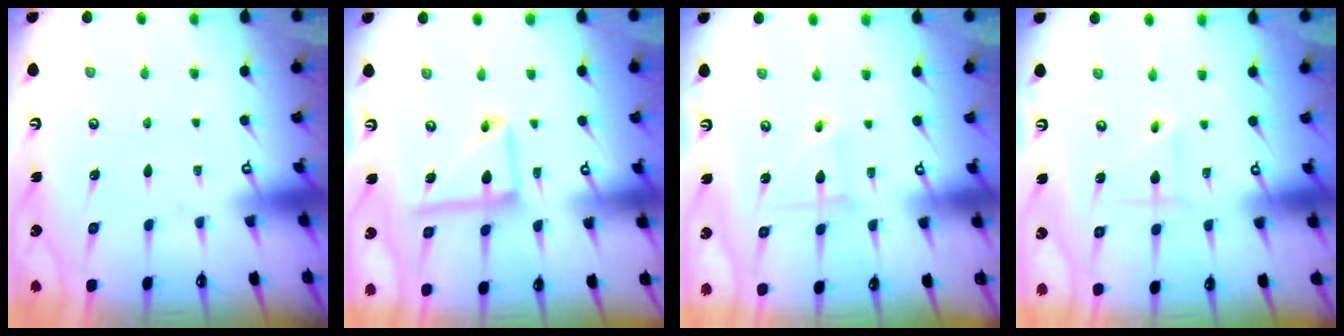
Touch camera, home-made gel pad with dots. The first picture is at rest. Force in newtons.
{"total": 11.8, "press": 11.7, "slide": 1.0}
{"total": 2.3, "press": 2.3, "slide": 0.0}
{"total": 1.8, "press": 1.8, "slide": 0.2}